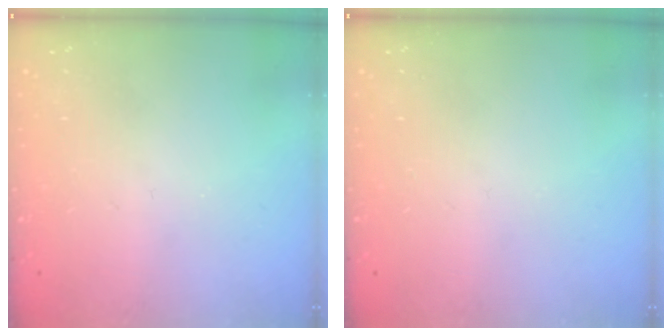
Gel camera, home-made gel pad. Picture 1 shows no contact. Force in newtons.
{"total": 0.0}